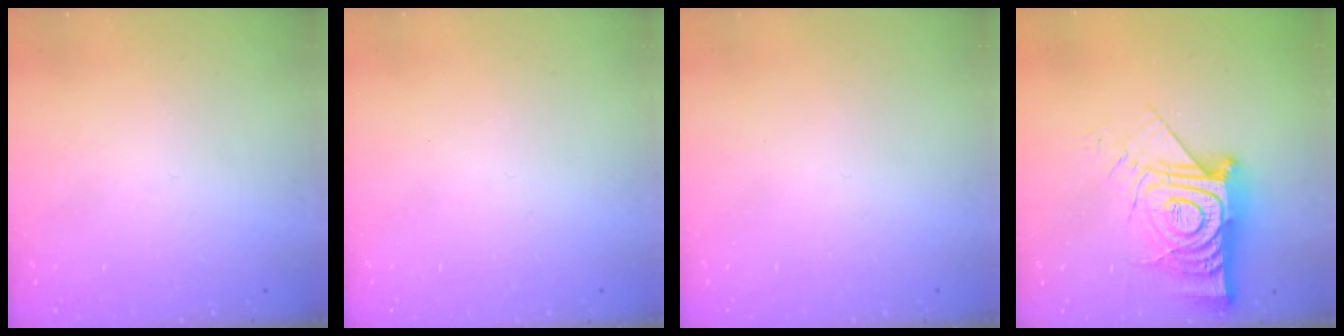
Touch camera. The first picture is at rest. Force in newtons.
{"total": 1.7, "press": 1.6, "slide": 0.1}
{"total": 1.6, "press": 1.6, "slide": 0.1}
{"total": 17.1, "press": 17.0, "slide": 1.5}